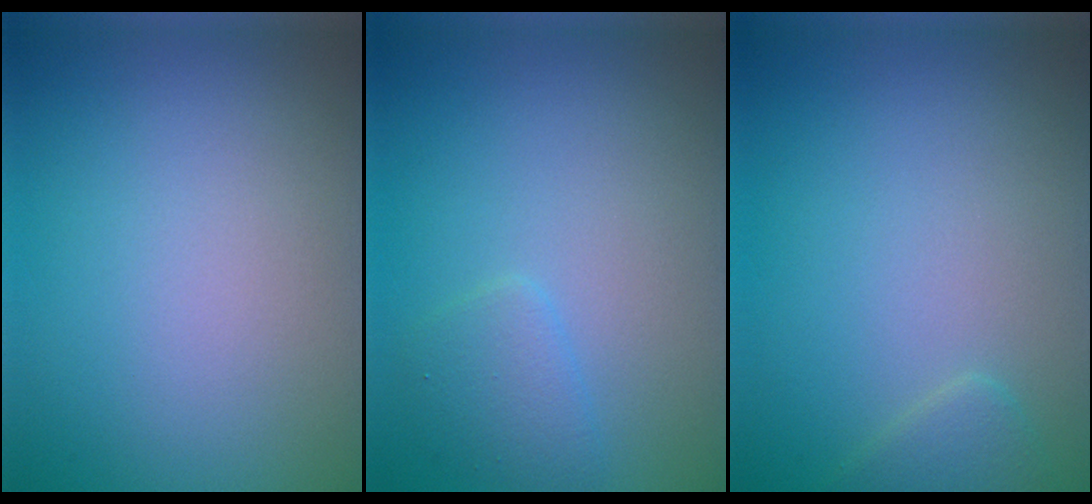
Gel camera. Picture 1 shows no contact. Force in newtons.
{"total": 1.7, "press": 1.7, "slide": 0.0}
{"total": 1.4, "press": 1.4, "slide": 0.1}